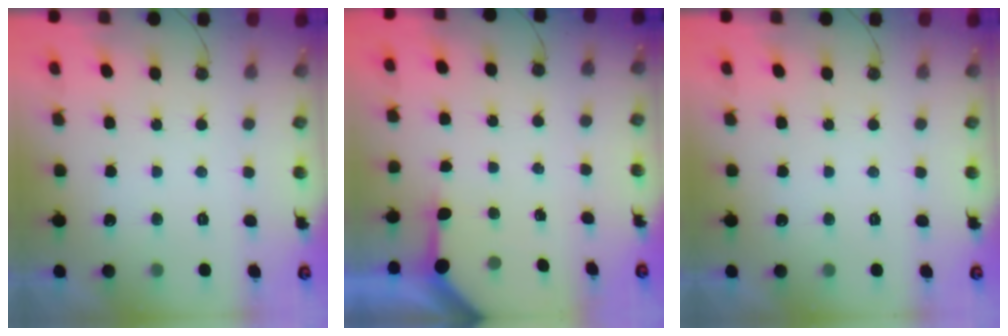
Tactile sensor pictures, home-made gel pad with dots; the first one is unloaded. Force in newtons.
{"total": 3.3, "press": 3.3, "slide": 0.4}
{"total": 0.0}